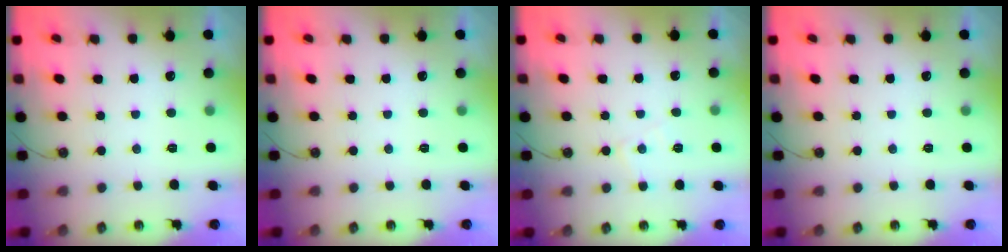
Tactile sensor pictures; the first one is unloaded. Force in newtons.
{"total": 0.0}
{"total": 5.1, "press": 5.0, "slide": 0.7}
{"total": 0.0}